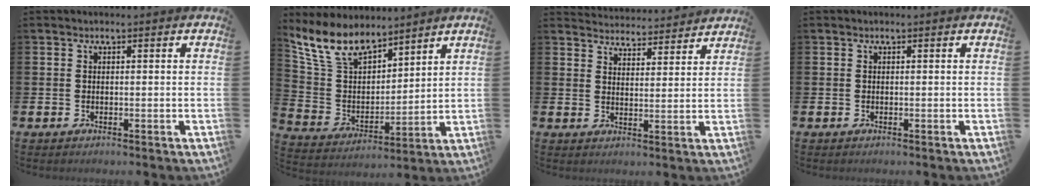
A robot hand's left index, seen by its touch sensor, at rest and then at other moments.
{"total": 9.5, "force": [7.9, 4.2, 3.2], "torque": [-0.111, -0.036, 0.149]}
{"total": 4.1, "force": [4.1, 0.4, -0.3], "torque": [-0.006, -0.033, 0.072]}
{"total": 0.0}